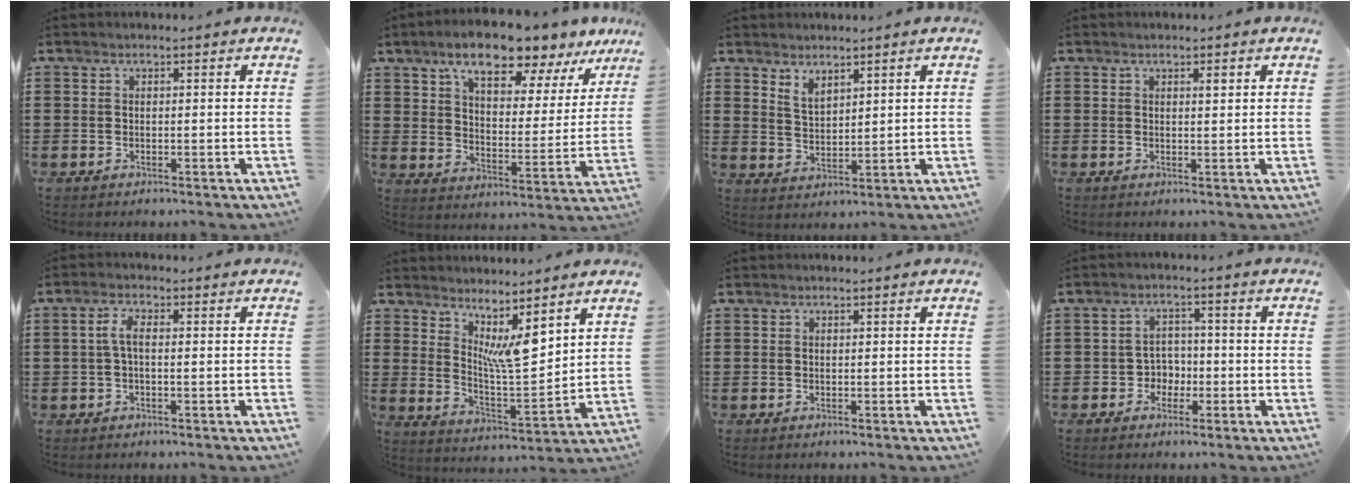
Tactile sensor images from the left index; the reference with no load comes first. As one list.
[{"total": 10.0, "force": [8.4, 2.1, 5.1], "torque": [-0.101, -0.046, 0.142]}, {"total": 3.0, "force": [2.6, 1.0, 1.0], "torque": [-0.025, 0.000, 0.050]}, {"total": 1.2, "force": [0.8, 0.4, 0.8], "torque": [-0.008, 0.000, 0.011]}, {"total": 3.5, "force": [-0.2, 1.3, 3.2], "torque": [-0.075, 0.003, -0.010]}, {"total": 7.1, "force": [5.0, 1.4, 4.9], "torque": [-0.100, -0.033, 0.088]}, {"total": 0.0}, {"total": 3.2, "force": [-1.5, 2.7, 1.1], "torque": [-0.031, 0.005, -0.034]}]